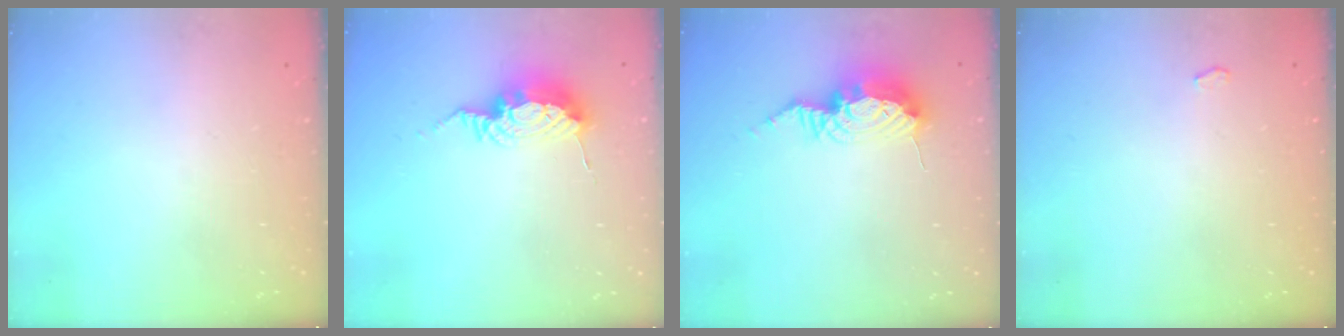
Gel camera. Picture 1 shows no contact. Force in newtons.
{"total": 9.2, "press": 9.1, "slide": 0.8}
{"total": 11.0, "press": 11.0, "slide": 1.2}
{"total": 3.6, "press": 3.3, "slide": 1.5}